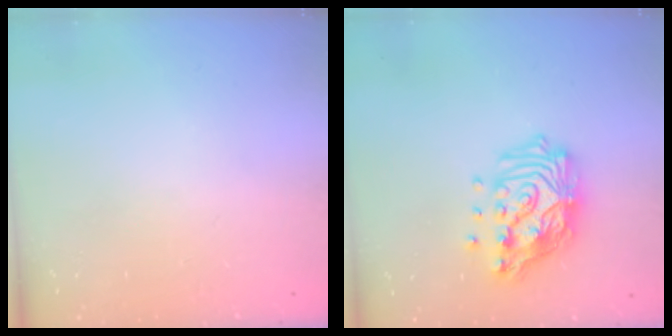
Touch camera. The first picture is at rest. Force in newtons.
{"total": 15.2, "press": 15.1, "slide": 2.0}